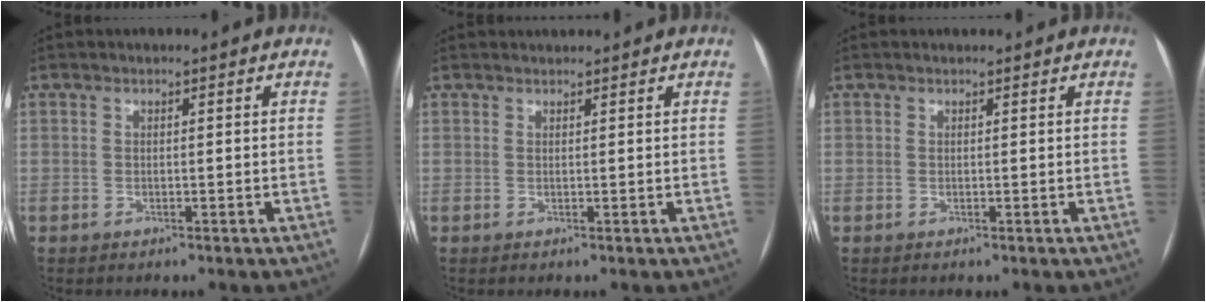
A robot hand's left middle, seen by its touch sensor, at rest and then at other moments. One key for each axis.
{"total": 1.5, "fx": 1.5, "fy": 0.3, "fz": 0.1, "tx": -0.006, "ty": 0.020, "tz": 0.027}
{"total": 0.8, "fx": 0.8, "fy": 0.3, "fz": 0.1, "tx": -0.010, "ty": 0.009, "tz": 0.010}